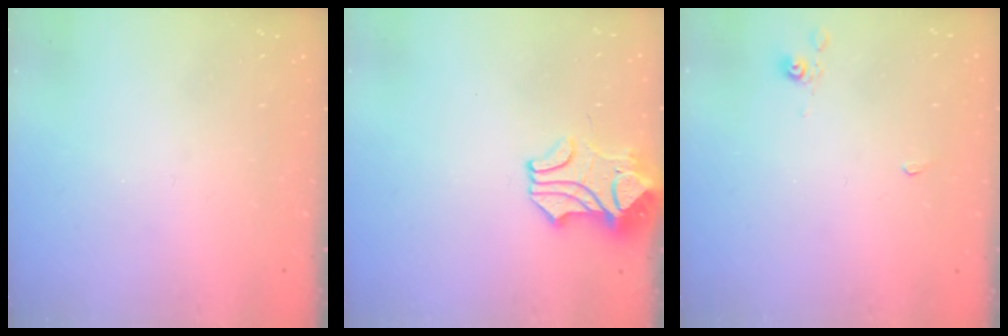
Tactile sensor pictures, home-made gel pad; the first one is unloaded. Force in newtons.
{"total": 2.4, "press": 2.2, "slide": 1.1}
{"total": 2.9, "press": 2.9, "slide": 0.6}